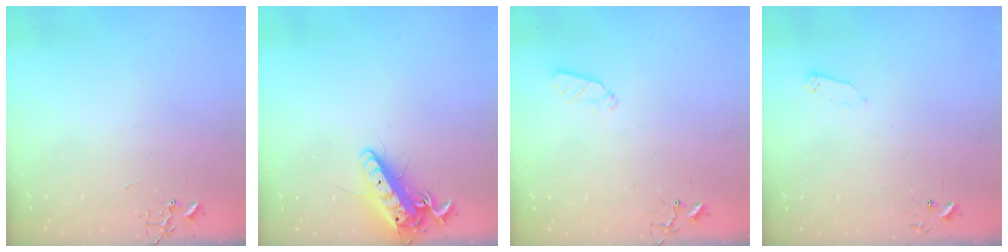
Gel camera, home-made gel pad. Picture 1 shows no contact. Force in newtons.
{"total": 13.5, "press": 13.3, "slide": 2.3}
{"total": 4.2, "press": 4.1, "slide": 1.0}
{"total": 2.4, "press": 2.4, "slide": 0.4}